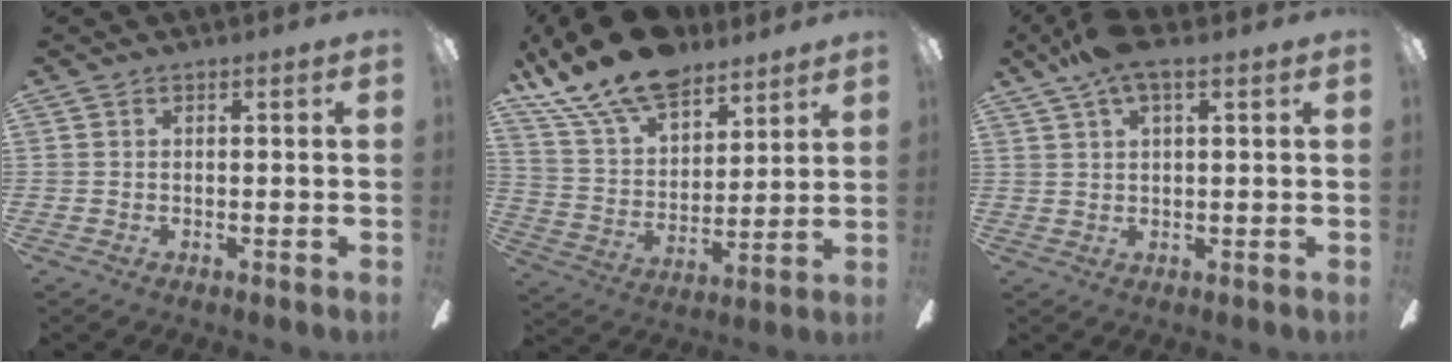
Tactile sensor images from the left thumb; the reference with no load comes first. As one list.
[{"total": 18.1, "force": [13.7, 8.2, 8.5], "torque": [-0.169, -0.077, 0.249]}, {"total": 7.0, "force": [4.1, 1.9, 5.3], "torque": [-0.109, 0.000, 0.074]}]